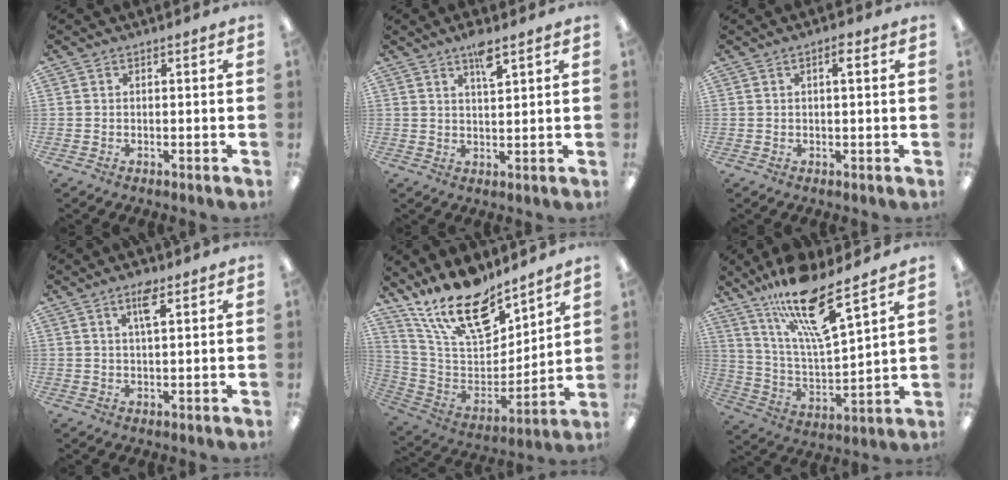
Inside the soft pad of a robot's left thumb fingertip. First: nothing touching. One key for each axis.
{"total": 5.1, "fx": 3.5, "fy": 1.2, "fz": 3.5, "tx": -0.055, "ty": -0.015, "tz": 0.056}
{"total": 2.6, "fx": 1.1, "fy": 0.7, "fz": 2.3, "tx": -0.034, "ty": 0.000, "tz": 0.013}
{"total": 4.9, "fx": 2.7, "fy": 1.4, "fz": 3.8, "tx": -0.069, "ty": -0.001, "tz": 0.042}
{"total": 19.4, "fx": 14.9, "fy": 7.7, "fz": 9.7, "tx": -0.186, "ty": -0.094, "tz": 0.267}
{"total": 17.4, "fx": 12.5, "fy": 3.5, "fz": 11.6, "tx": -0.212, "ty": -0.071, "tz": 0.208}